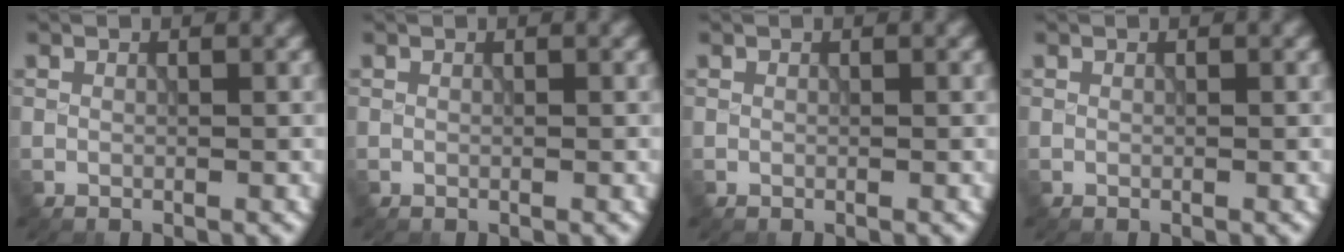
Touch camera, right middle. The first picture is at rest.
{"total": 0.0}
{"total": 0.0}
{"total": 0.0}